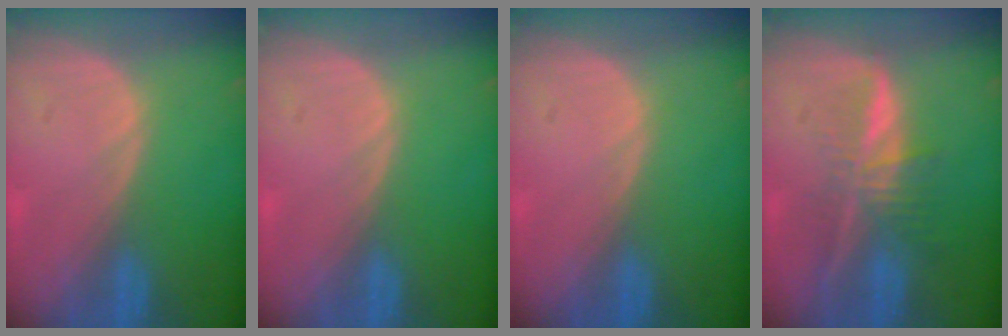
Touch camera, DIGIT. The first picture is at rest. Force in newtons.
{"total": 0.0}
{"total": 0.0}
{"total": 6.9, "press": 5.8, "slide": 3.6}